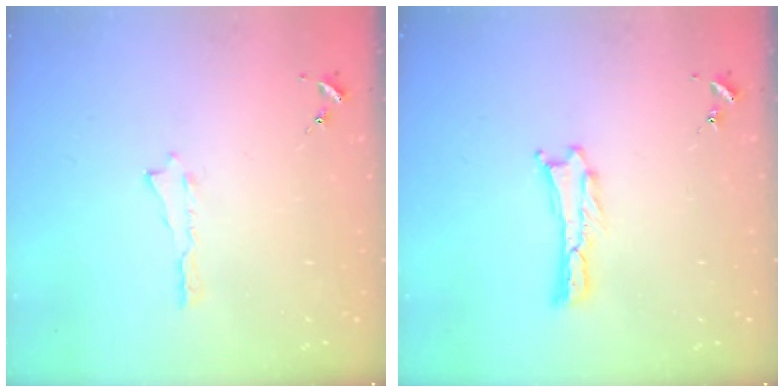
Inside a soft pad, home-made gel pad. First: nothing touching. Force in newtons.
{"total": 0.0}